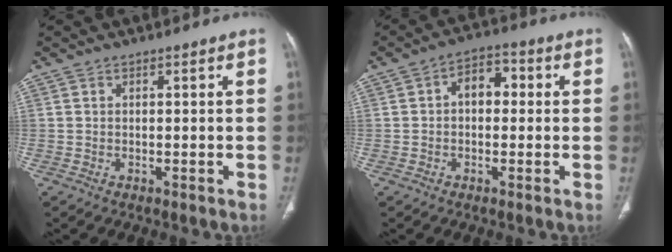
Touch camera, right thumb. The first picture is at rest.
{"total": 5.9, "force": [0.4, 4.0, 4.3], "torque": [-0.046, 0.023, -0.004]}